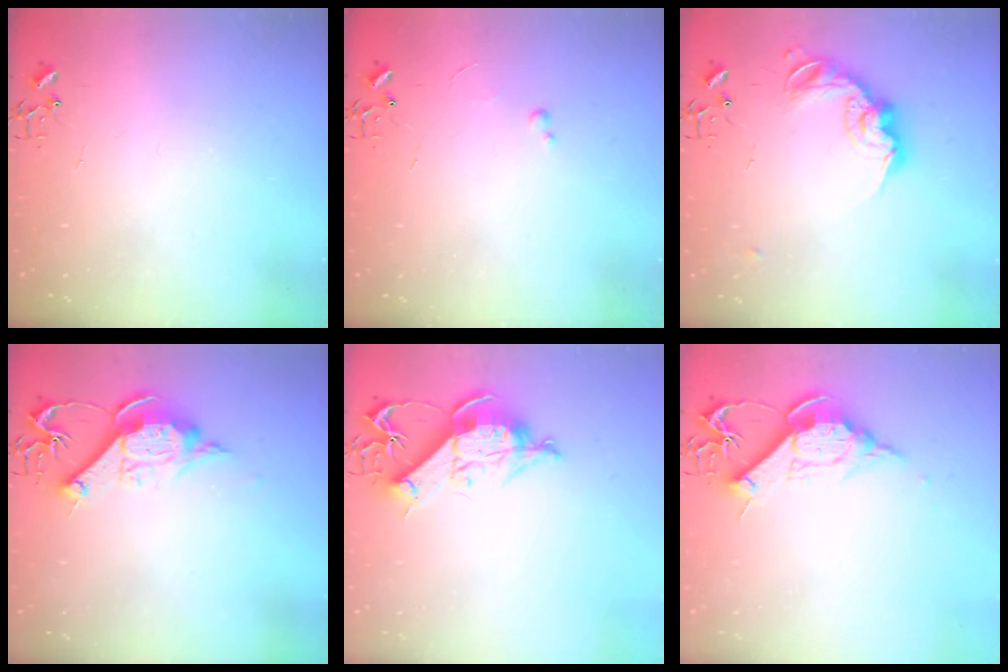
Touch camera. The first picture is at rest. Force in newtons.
{"total": 2.0, "press": 2.0, "slide": 0.3}
{"total": 14.6, "press": 14.6, "slide": 0.7}
{"total": 11.9, "press": 11.9, "slide": 1.0}
{"total": 12.2, "press": 12.1, "slide": 1.5}
{"total": 11.9, "press": 11.9, "slide": 0.4}